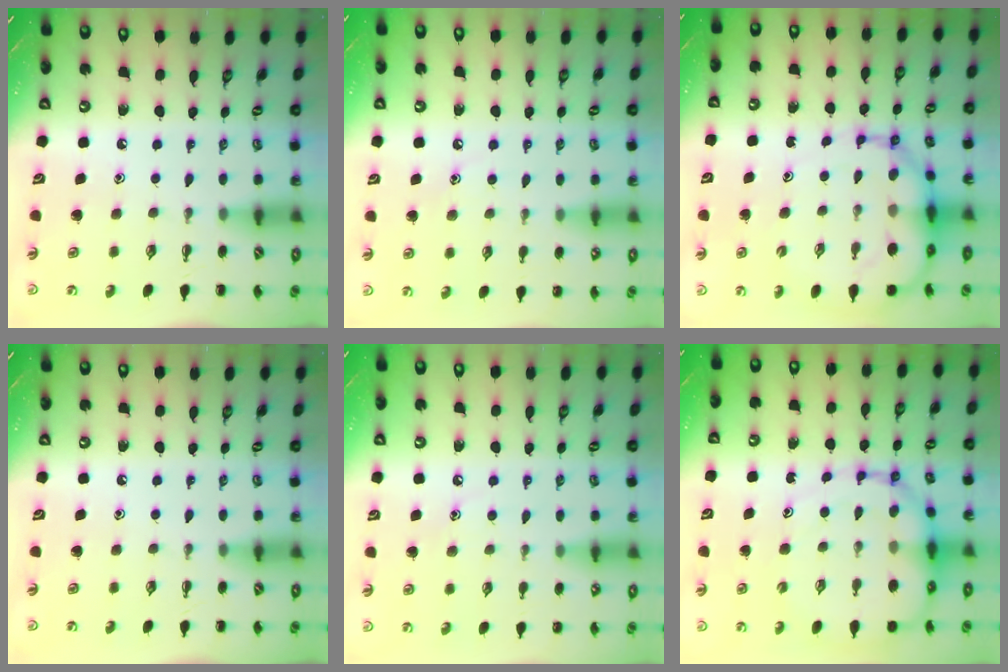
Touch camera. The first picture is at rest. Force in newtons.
{"total": 7.1, "press": 6.9, "slide": 1.8}
{"total": 12.6, "press": 12.1, "slide": 3.4}
{"total": 0.0}
{"total": 7.1, "press": 6.9, "slide": 1.8}
{"total": 15.5, "press": 15.0, "slide": 3.8}